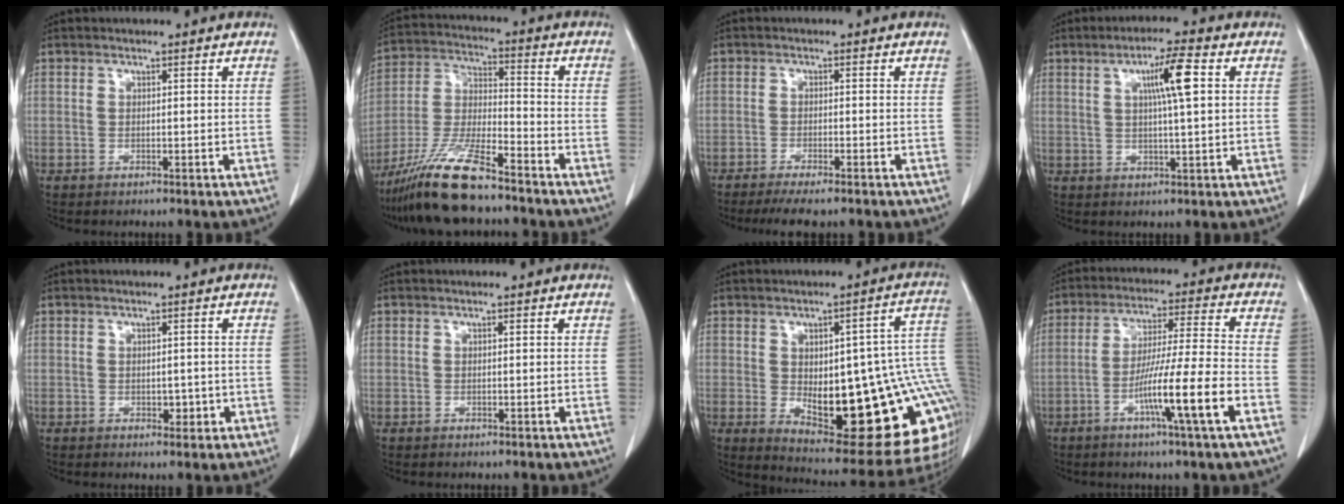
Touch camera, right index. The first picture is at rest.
{"total": 13.8, "force": [-10.6, 1.9, 8.6], "torque": [-0.178, -0.018, -0.196]}
{"total": 5.9, "force": [-4.9, 0.7, 3.2], "torque": [-0.043, -0.011, -0.076]}
{"total": 6.9, "force": [2.0, 0.0, 6.6], "torque": [-0.115, 0.003, 0.032]}
{"total": 2.1, "force": [-0.5, 1.4, 1.5], "torque": [-0.017, 0.002, -0.001]}
{"total": 0.0}
{"total": 26.0, "force": [-2.4, 8.2, 24.6], "torque": [-0.257, 0.014, -0.009]}
{"total": 12.3, "force": [-5.0, -1.3, 11.2], "torque": [-0.199, -0.009, -0.089]}